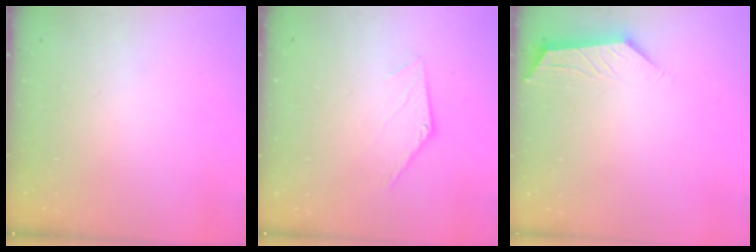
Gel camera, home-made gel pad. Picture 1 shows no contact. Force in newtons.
{"total": 0.0}
{"total": 2.1, "press": 2.1, "slide": 0.3}